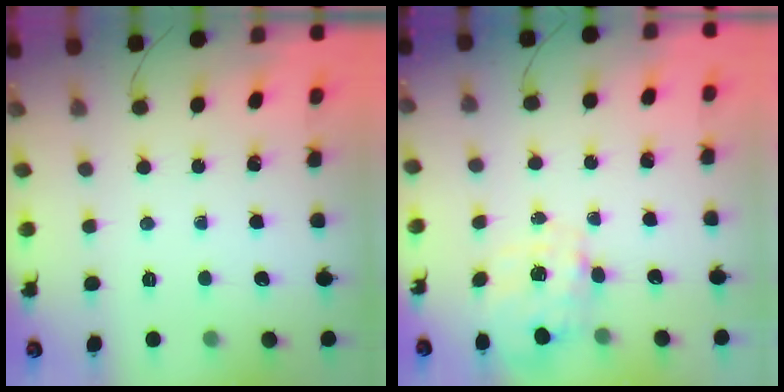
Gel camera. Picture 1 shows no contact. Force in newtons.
{"total": 3.8, "press": 3.7, "slide": 0.9}